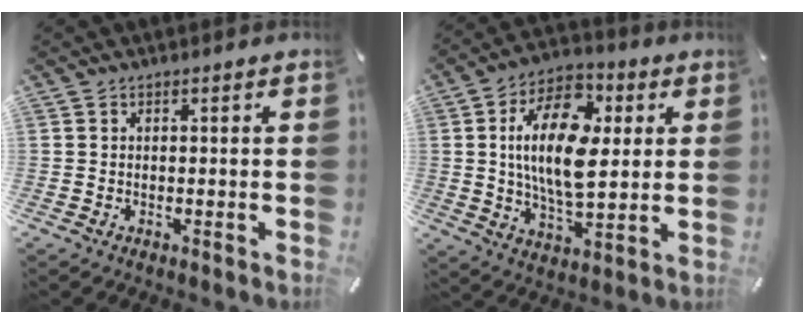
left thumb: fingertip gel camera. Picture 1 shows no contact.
{"total": 18.1, "force": [3.6, 10.2, 14.5], "torque": [-0.277, 0.002, 0.059]}